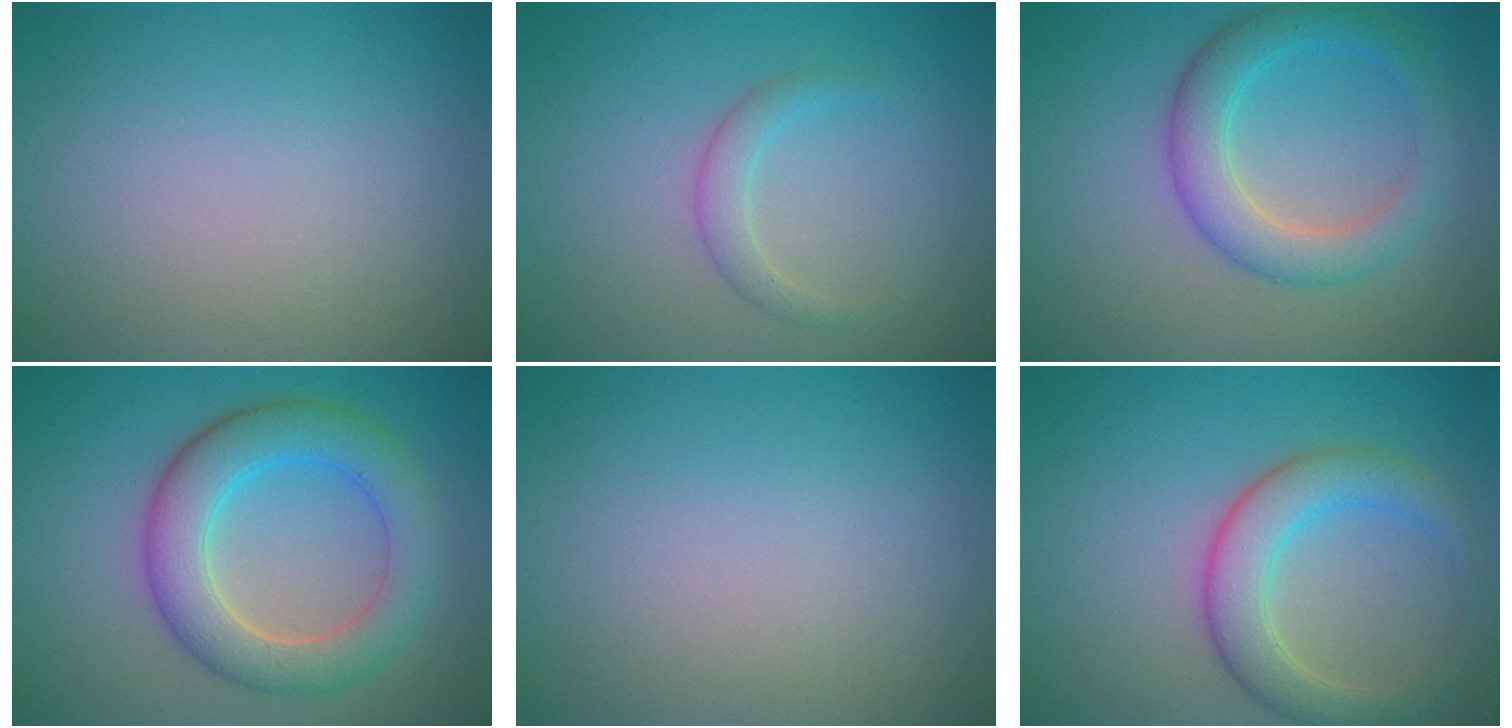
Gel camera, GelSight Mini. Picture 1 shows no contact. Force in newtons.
{"total": 1.7, "press": 1.7, "slide": 0.1}
{"total": 4.3, "press": 4.3, "slide": 0.3}
{"total": 6.3, "press": 6.3, "slide": 0.1}
{"total": 0.0}
{"total": 4.6, "press": 4.6, "slide": 0.3}